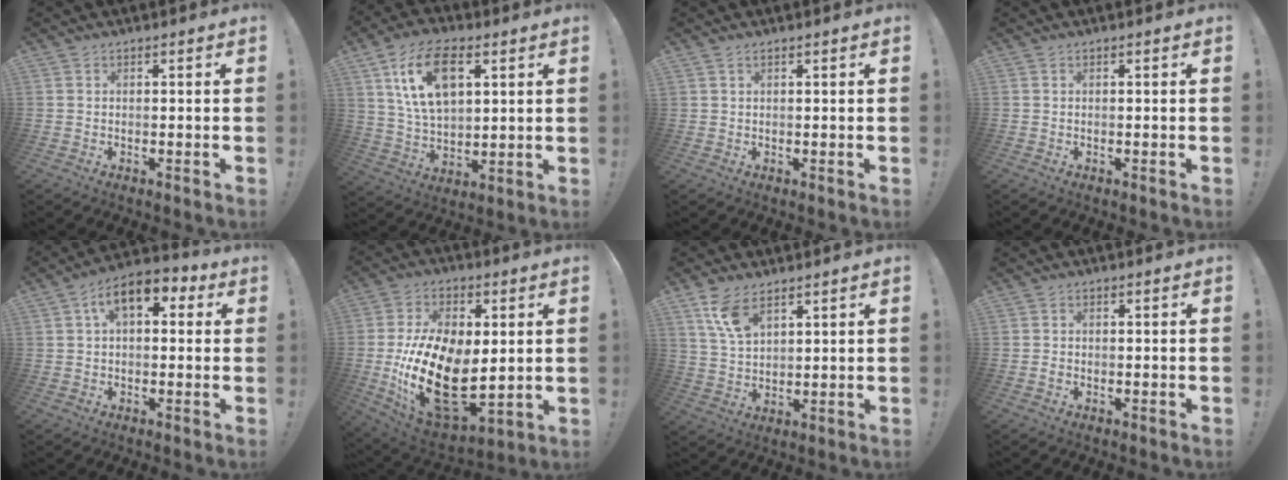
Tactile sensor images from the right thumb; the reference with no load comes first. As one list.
[{"total": 17.1, "force": [7.2, 10.2, 11.6], "torque": [-0.206, -0.018, 0.129]}, {"total": 0.7, "force": [0.5, 0.3, 0.4], "torque": [-0.008, 0.001, 0.009]}, {"total": 0.0}, {"total": 10.1, "force": [4.1, 5.1, 7.7], "torque": [-0.120, -0.007, 0.074]}, {"total": 25.7, "force": [-2.6, 15.4, 20.4], "torque": [-0.409, -0.002, -0.025]}, {"total": 8.4, "force": [5.5, 3.7, 5.1], "torque": [-0.087, -0.027, 0.103]}, {"total": 1.0, "force": [-0.7, 0.6, 0.4], "torque": [-0.011, 0.005, -0.011]}]